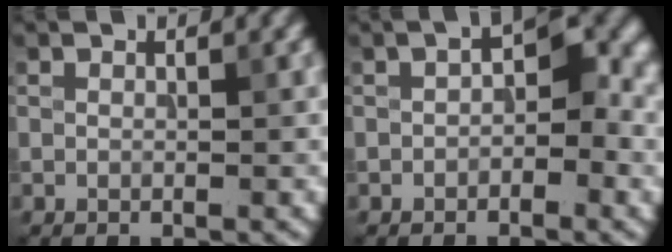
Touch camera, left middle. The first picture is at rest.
{"total": 3.1, "force": [-0.3, 1.7, 2.6], "torque": [-0.027, 0.006, -0.012]}